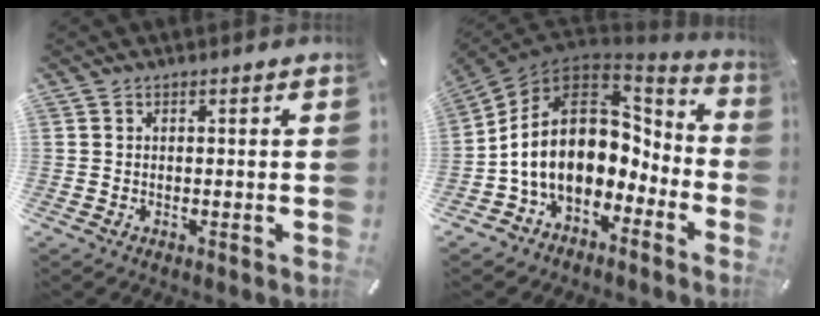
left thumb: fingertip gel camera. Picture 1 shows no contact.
{"total": 18.2, "force": [-0.8, 13.6, 12.1], "torque": [-0.239, -0.003, -0.011]}